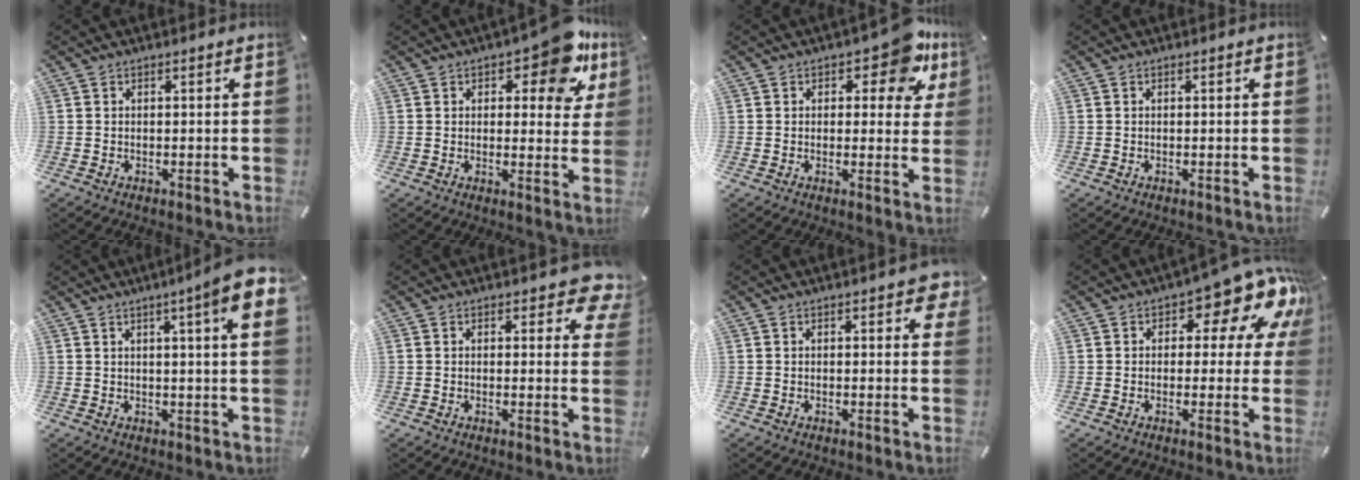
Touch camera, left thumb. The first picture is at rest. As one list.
[{"total": 12.2, "force": [6.9, 5.5, 8.5], "torque": [-0.093, -0.039, 0.113]}, {"total": 9.7, "force": [5.4, 4.8, 6.5], "torque": [-0.065, -0.030, 0.087]}, {"total": 0.0}, {"total": 9.3, "force": [4.1, 0.4, 8.3], "torque": [-0.125, -0.017, 0.062]}, {"total": 6.6, "force": [3.6, 3.3, 4.4], "torque": [-0.037, -0.022, 0.057]}, {"total": 3.4, "force": [1.6, 1.6, 2.5], "torque": [-0.030, -0.001, 0.023]}, {"total": 13.3, "force": [7.0, 6.3, 9.5], "torque": [-0.115, -0.052, 0.114]}]